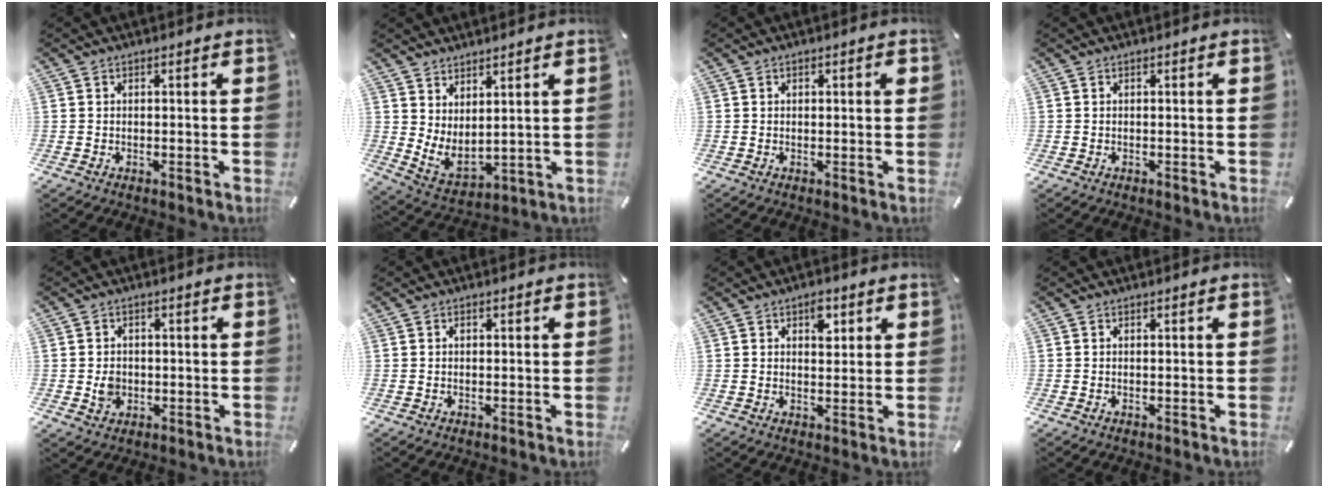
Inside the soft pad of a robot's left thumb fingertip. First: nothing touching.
{"total": 4.8, "force": [4.0, 2.4, 1.3], "torque": [-0.057, -0.042, 0.076]}
{"total": 1.1, "force": [0.3, 0.5, 0.9], "torque": [-0.017, 0.005, 0.003]}
{"total": 0.0}
{"total": 3.9, "force": [-0.4, 3.5, 1.8], "torque": [-0.016, -0.001, -0.008]}
{"total": 0.5, "force": [0.1, 0.3, 0.4], "torque": [-0.001, -0.003, 0.001]}
{"total": 4.1, "force": [1.9, 2.5, 2.7], "torque": [-0.027, -0.008, 0.026]}
{"total": 0.0}